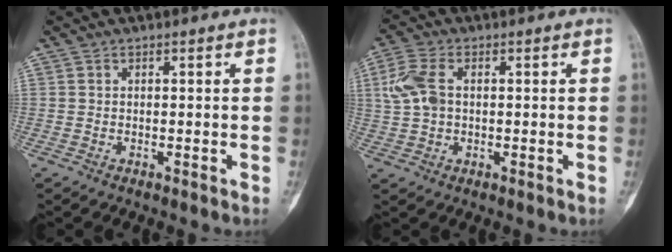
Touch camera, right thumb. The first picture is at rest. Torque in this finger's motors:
{"motor_torque": [-0.26, 1.33, 0.52, 0.52, 0.02]}